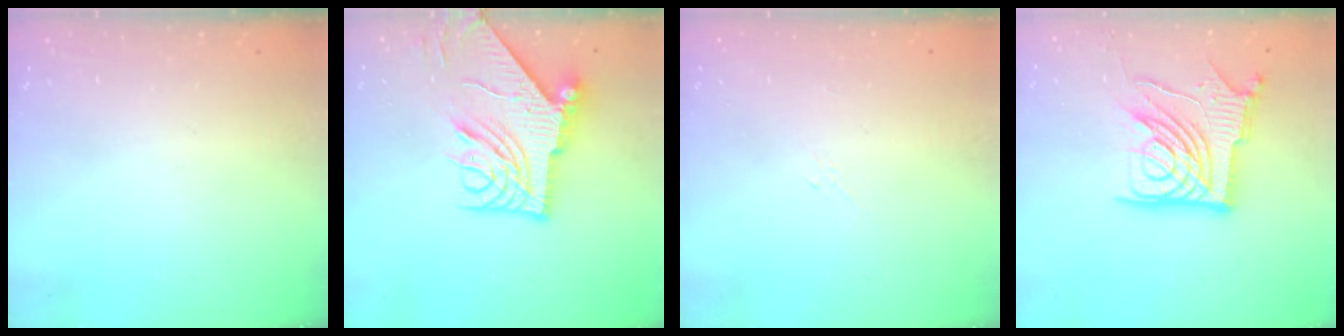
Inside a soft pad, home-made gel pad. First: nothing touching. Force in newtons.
{"total": 14.4, "press": 14.4, "slide": 1.3}
{"total": 2.1, "press": 2.0, "slide": 0.6}
{"total": 16.7, "press": 16.6, "slide": 2.2}